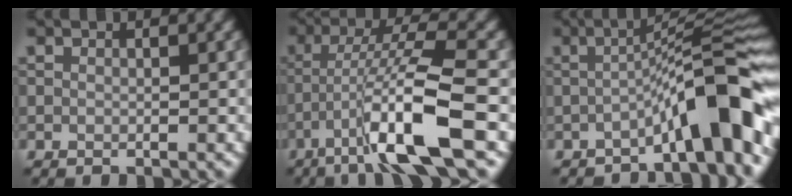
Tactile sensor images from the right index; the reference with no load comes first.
{"total": 8.6, "force": [-4.1, 0.8, 7.5], "torque": [-0.132, 0.010, -0.078]}
{"total": 8.8, "force": [-3.7, 1.3, 7.8], "torque": [-0.102, 0.029, -0.065]}